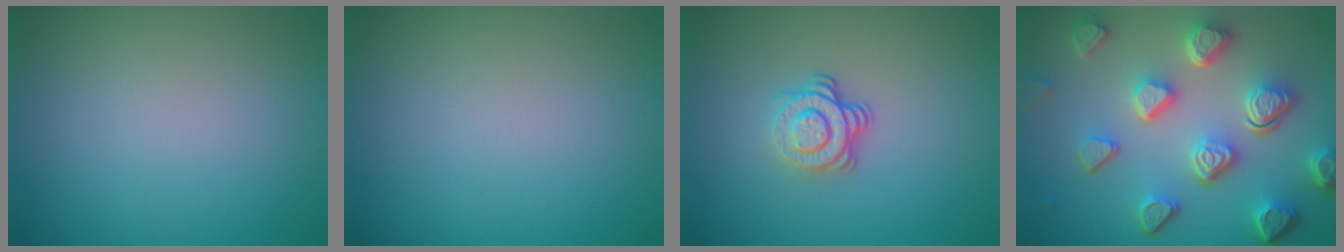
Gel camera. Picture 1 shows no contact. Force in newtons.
{"total": 0.0}
{"total": 3.6, "press": 2.4, "slide": 2.7}
{"total": 7.3, "press": 5.6, "slide": 4.7}